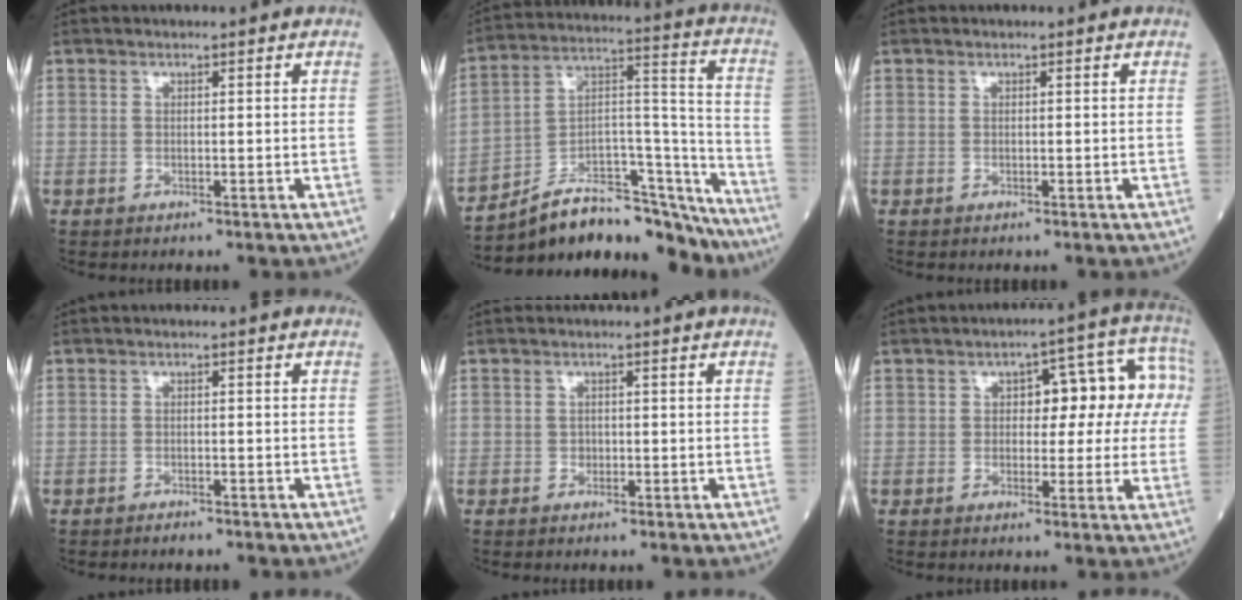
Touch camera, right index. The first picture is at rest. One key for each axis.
{"total": 22.0, "fx": -19.4, "fy": 5.7, "fz": 8.7, "tx": -0.113, "ty": 0.046, "tz": -0.302}
{"total": 0.0}
{"total": 1.6, "fx": -1.4, "fy": 0.3, "fz": 0.5, "tx": -0.011, "ty": -0.001, "tz": -0.017}
{"total": 0.9, "fx": -0.4, "fy": 0.8, "fz": 0.3, "tx": -0.001, "ty": 0.005, "tz": -0.009}
{"total": 9.9, "fx": 1.4, "fy": 4.8, "fz": 8.6, "tx": -0.090, "ty": 0.051, "tz": 0.016}